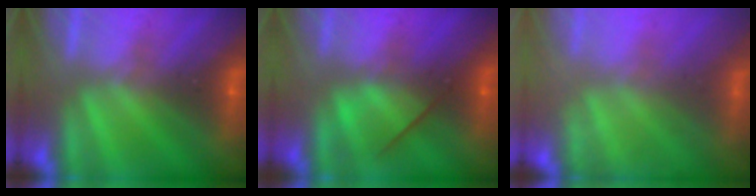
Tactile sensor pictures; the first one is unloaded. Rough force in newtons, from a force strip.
{"total": 2.5}
{"total": 2.2}